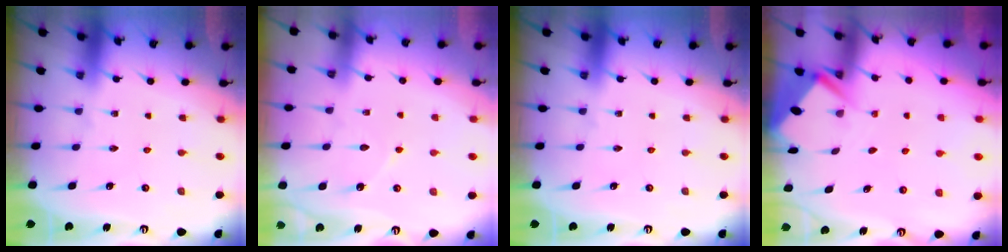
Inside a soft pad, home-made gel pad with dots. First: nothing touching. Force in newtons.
{"total": 4.0, "press": 3.9, "slide": 0.5}
{"total": 0.0}
{"total": 2.7, "press": 2.7, "slide": 0.3}